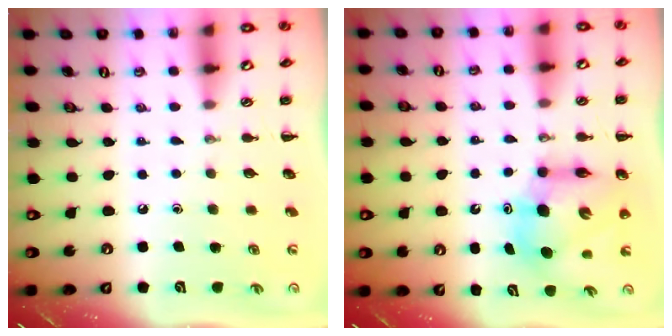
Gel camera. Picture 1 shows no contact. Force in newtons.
{"total": 8.5, "press": 8.1, "slide": 2.4}